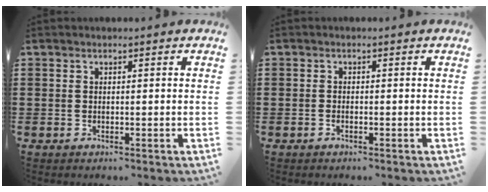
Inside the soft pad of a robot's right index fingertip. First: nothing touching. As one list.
[{"total": 0.6, "force": [-0.4, 0.1, 0.5], "torque": [-0.010, -0.003, -0.006]}]